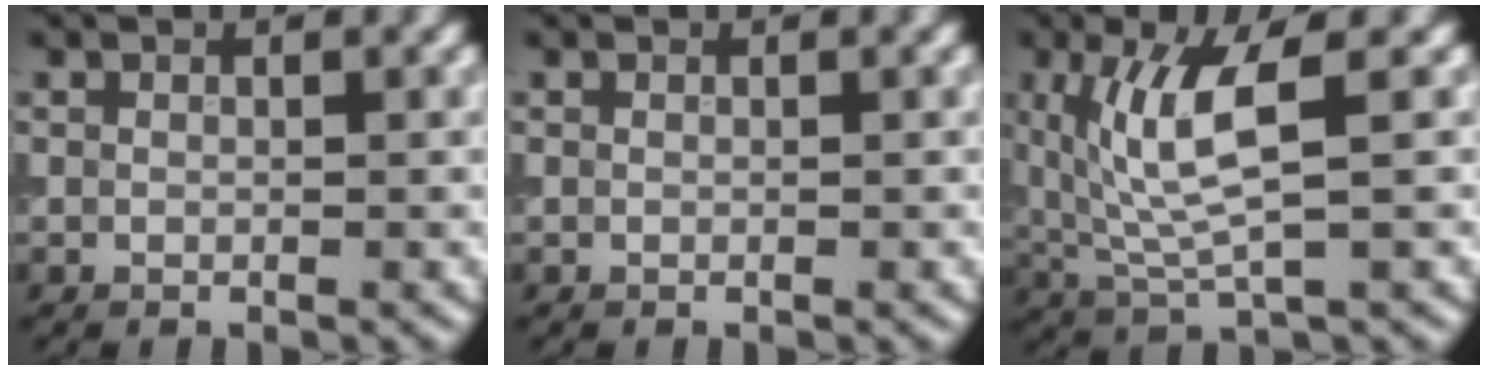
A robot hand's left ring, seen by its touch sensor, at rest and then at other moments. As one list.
[{"total": 0.0}, {"total": 6.3, "force": [1.6, 1.6, 5.9], "torque": [-0.127, -0.007, 0.035]}]